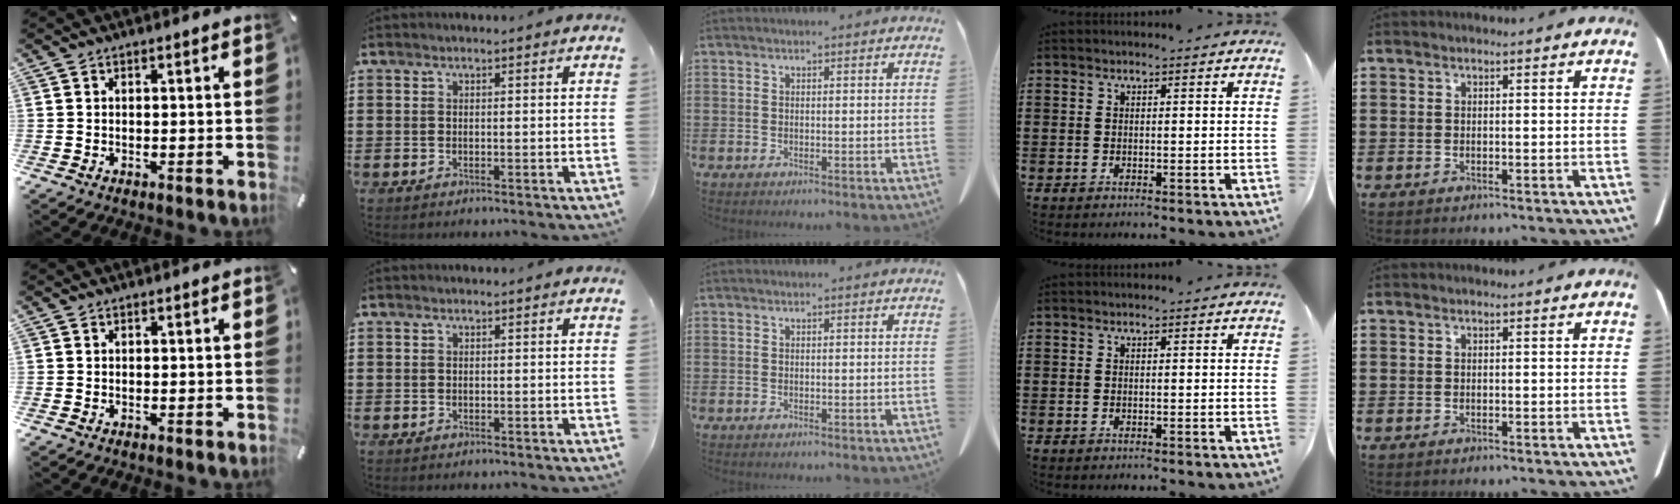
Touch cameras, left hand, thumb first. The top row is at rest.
{}